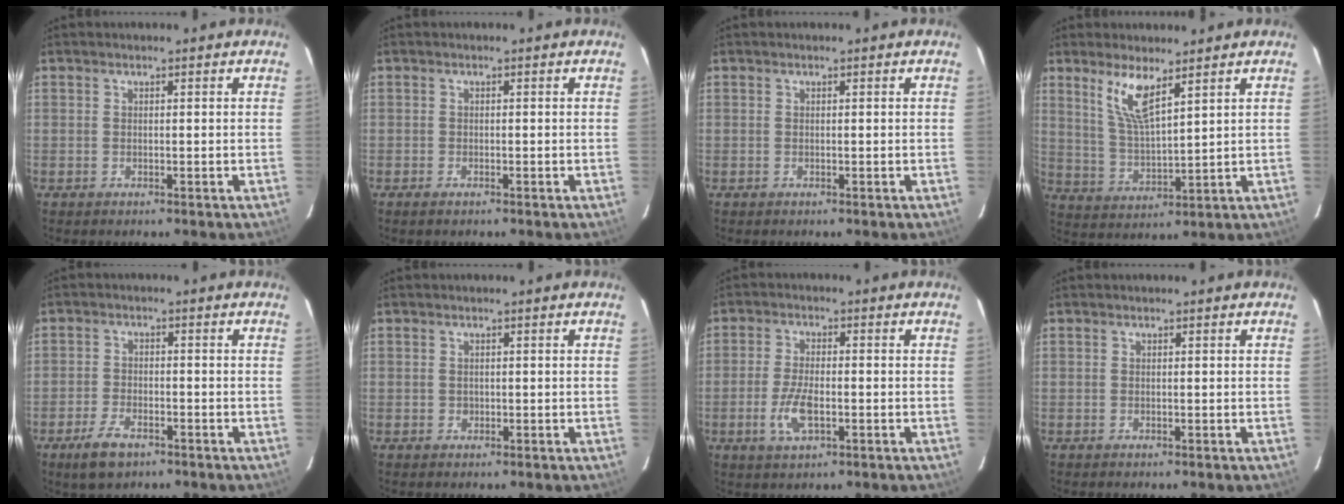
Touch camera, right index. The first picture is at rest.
{"total": 1.0, "force": [-0.8, 0.4, 0.5], "torque": [-0.011, -0.003, -0.015]}
{"total": 0.0}
{"total": 7.8, "force": [4.9, 1.5, 5.9], "torque": [-0.118, -0.007, 0.105]}
{"total": 6.1, "force": [-3.9, 2.9, 3.6], "torque": [-0.094, -0.006, -0.069]}
{"total": 0.9, "force": [-0.1, 0.9, 0.2], "torque": [-0.001, 0.001, -0.001]}
{"total": 6.6, "force": [-2.1, 2.8, 5.6], "torque": [-0.120, -0.005, -0.041]}
{"total": 0.0}